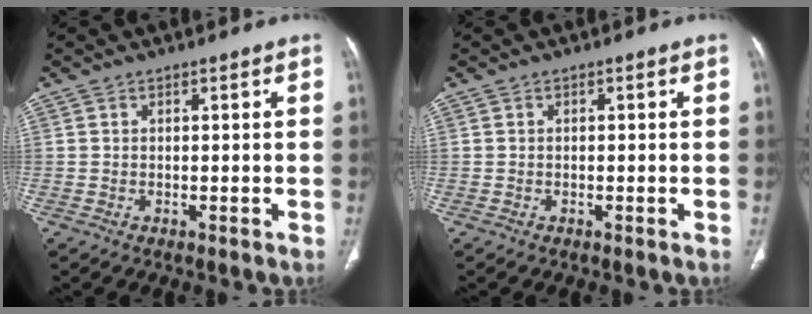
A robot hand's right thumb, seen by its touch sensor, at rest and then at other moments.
{"total": 0.0}